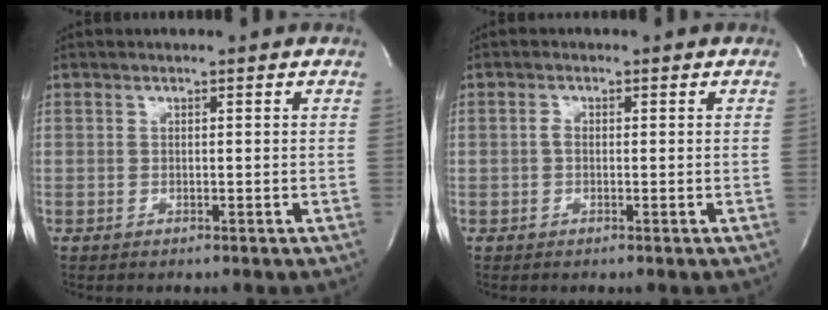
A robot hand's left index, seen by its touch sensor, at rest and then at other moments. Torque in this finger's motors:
{"motor_torque": [-0.97, 1.01, -0.33, -0.04]}